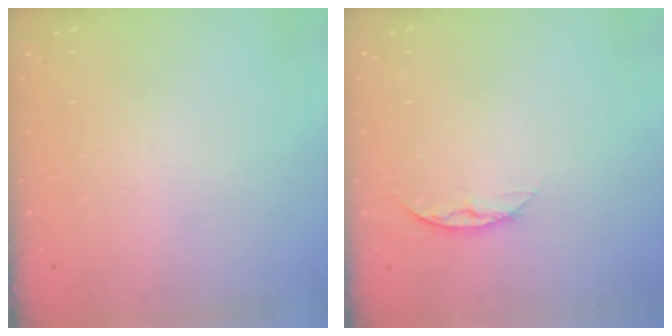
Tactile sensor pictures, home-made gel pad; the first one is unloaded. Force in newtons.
{"total": 6.4, "press": 6.3, "slide": 0.8}